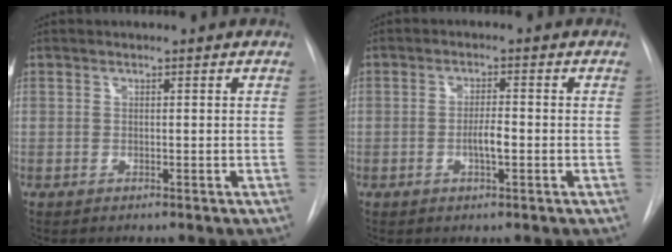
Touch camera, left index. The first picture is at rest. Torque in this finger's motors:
{"motor_torque": [0.46, 0.17, 0.09, 0.02]}